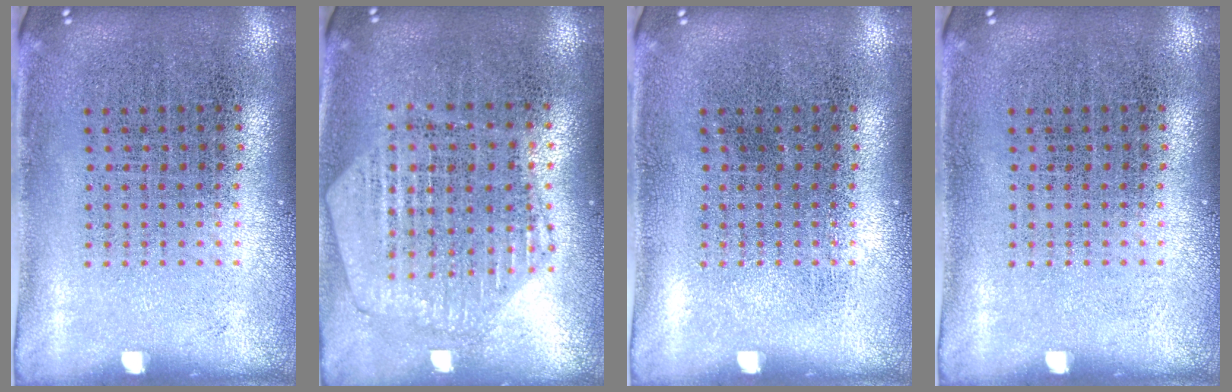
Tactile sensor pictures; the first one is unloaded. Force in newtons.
{"total": 1.2, "press": 1.2, "slide": 0.2}
{"total": 0.0}
{"total": 0.0}